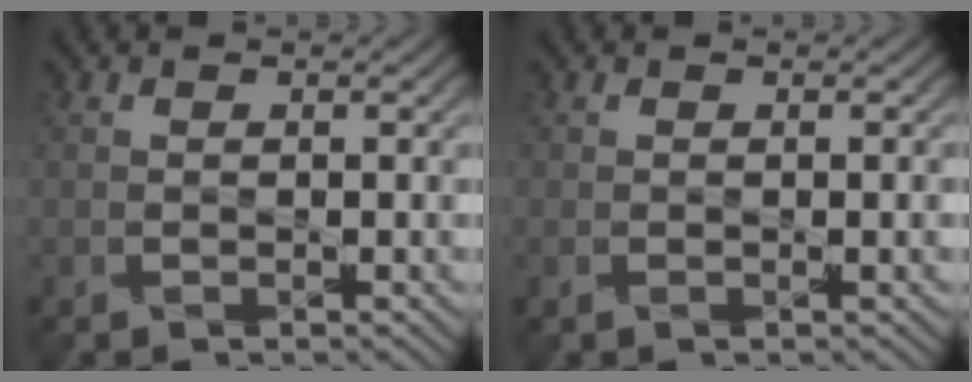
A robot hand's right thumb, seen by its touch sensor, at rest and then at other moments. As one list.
[{"total": 0.6, "force": [-0.1, 0.1, 0.5], "torque": [-0.009, 0.000, -0.003]}]